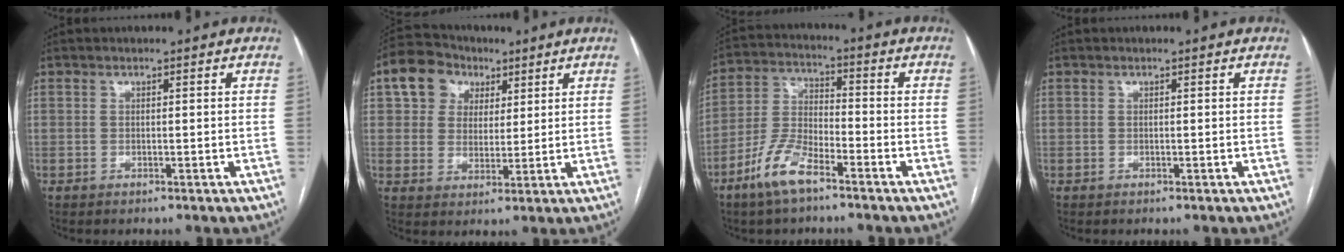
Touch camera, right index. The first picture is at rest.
{"total": 8.3, "force": [3.8, 6.9, 2.7], "torque": [-0.056, 0.035, 0.067]}
{"total": 8.7, "force": [-5.6, 2.9, 6.0], "torque": [-0.136, -0.002, -0.114]}
{"total": 0.0}